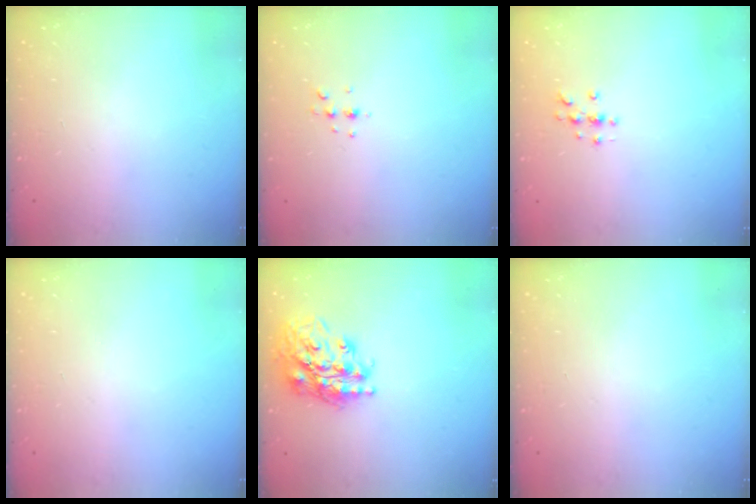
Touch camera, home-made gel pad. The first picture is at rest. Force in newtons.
{"total": 3.7, "press": 3.6, "slide": 0.7}
{"total": 3.7, "press": 3.7, "slide": 0.4}
{"total": 0.0}
{"total": 19.9, "press": 19.8, "slide": 2.4}
{"total": 0.0}